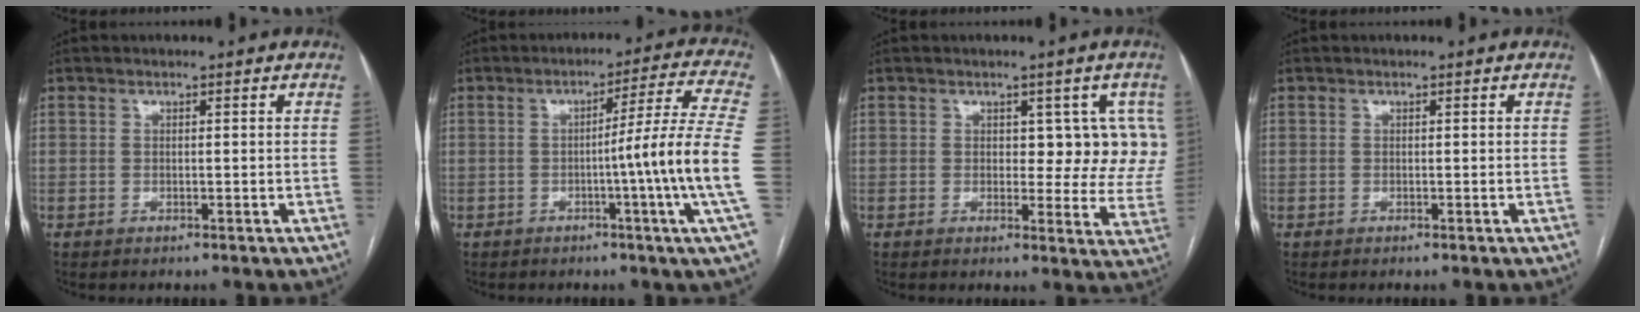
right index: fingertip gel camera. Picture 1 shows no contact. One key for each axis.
{"total": 12.4, "fx": -2.2, "fy": -3.1, "fz": 11.8, "tx": -0.156, "ty": -0.008, "tz": -0.037}
{"total": 7.4, "fx": 2.4, "fy": 4.3, "fz": 5.4, "tx": -0.030, "ty": 0.003, "tz": 0.025}
{"total": 0.0}